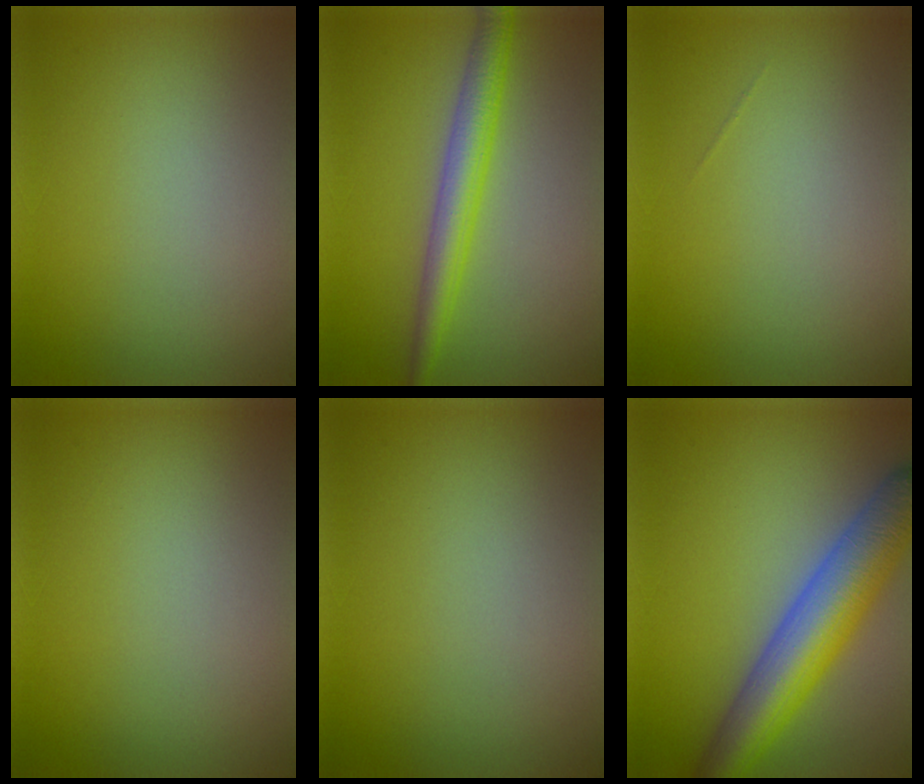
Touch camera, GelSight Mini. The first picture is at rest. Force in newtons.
{"total": 4.0, "press": 4.0, "slide": 0.1}
{"total": 0.0}
{"total": 0.0}
{"total": 0.0}
{"total": 8.6, "press": 8.6, "slide": 0.3}